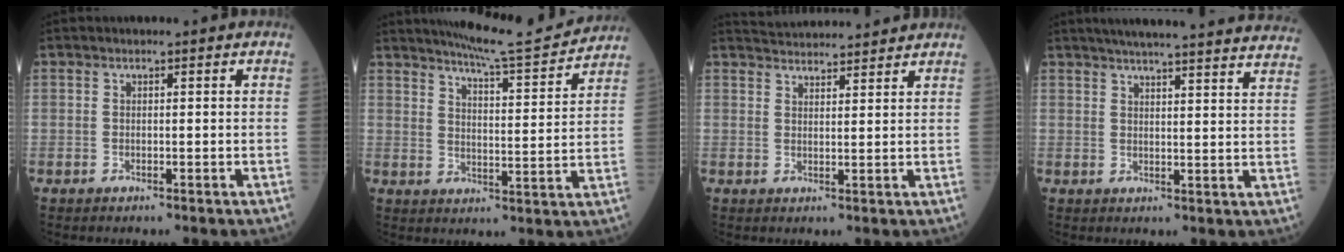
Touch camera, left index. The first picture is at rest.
{"total": 12.6, "force": [12.0, -0.2, 3.8], "torque": [-0.060, -0.009, 0.165]}
{"total": 9.2, "force": [9.0, 0.5, 1.9], "torque": [-0.032, 0.028, 0.128]}
{"total": 27.5, "force": [25.5, 0.9, 10.2], "torque": [-0.150, -0.041, 0.301]}